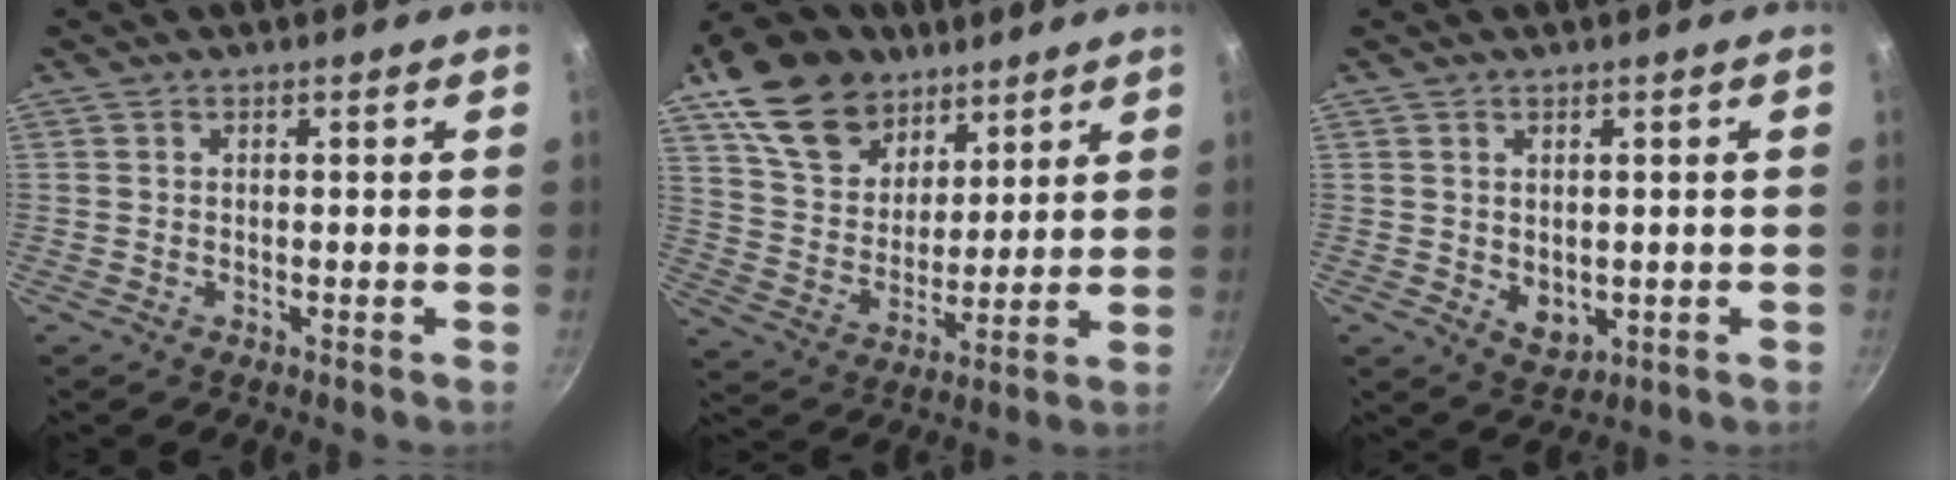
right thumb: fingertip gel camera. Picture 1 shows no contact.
{"total": 18.9, "force": [11.1, 12.5, 8.8], "torque": [-0.126, -0.041, 0.207]}
{"total": 4.2, "force": [0.1, 3.1, 2.8], "torque": [-0.036, -0.011, 0.013]}